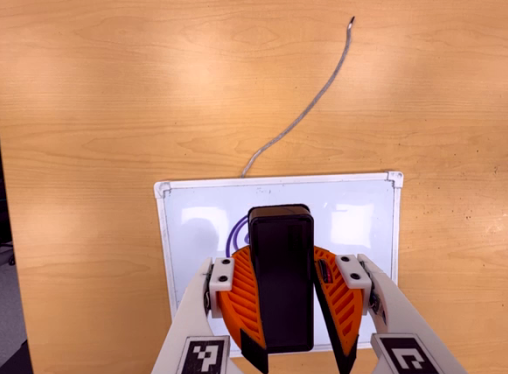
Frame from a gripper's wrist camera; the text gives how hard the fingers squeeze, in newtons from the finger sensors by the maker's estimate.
{"total": 11.6, "left": 11.7, "right": 11.5}